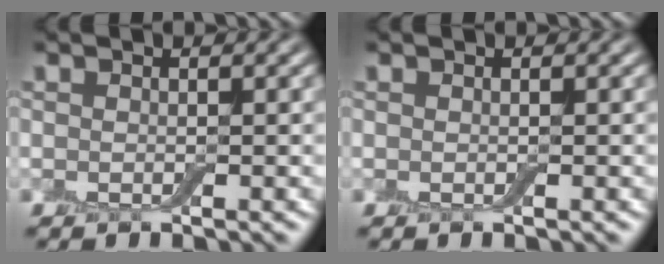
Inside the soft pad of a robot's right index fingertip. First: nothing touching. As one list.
[{"total": 0.0}]